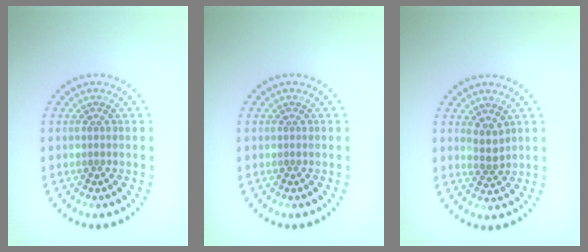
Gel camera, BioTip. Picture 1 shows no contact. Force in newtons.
{"total": 0.0}
{"total": 1.6, "press": 1.2, "slide": 1.1}